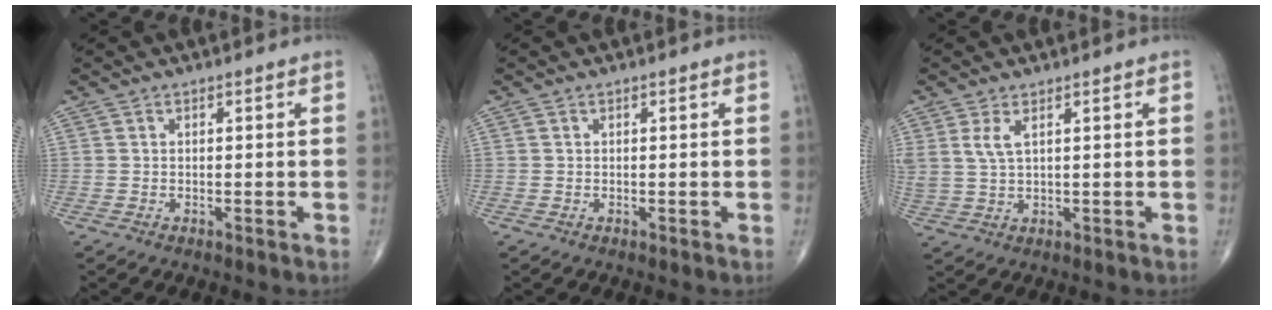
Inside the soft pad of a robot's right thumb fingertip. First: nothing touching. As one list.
[{"total": 0.0}, {"total": 3.8, "force": [1.7, 1.5, 3.1], "torque": [-0.075, -0.003, 0.043]}]